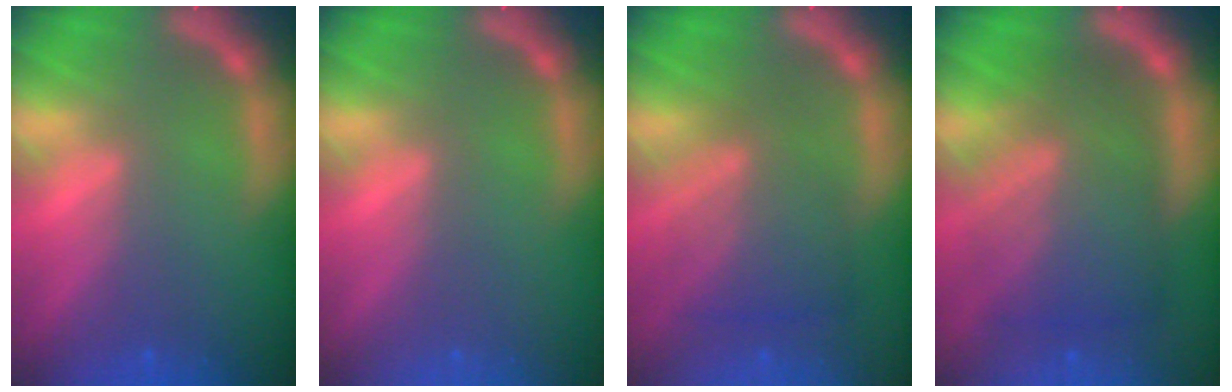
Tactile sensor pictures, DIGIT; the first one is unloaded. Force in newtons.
{"total": 0.0}
{"total": 6.0}
{"total": 9.4}